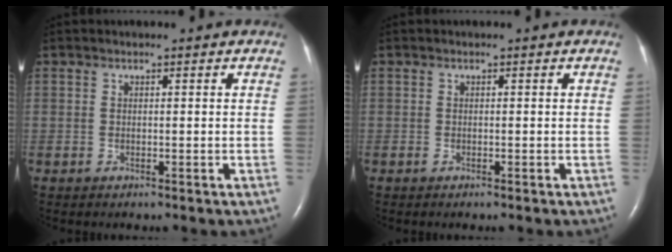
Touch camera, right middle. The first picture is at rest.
{"total": 0.0}